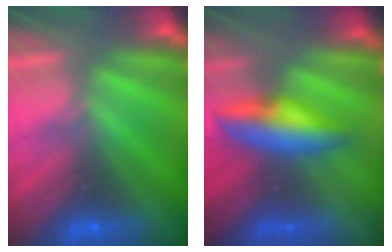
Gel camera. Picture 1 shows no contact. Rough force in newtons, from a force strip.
{"total": 8.6}